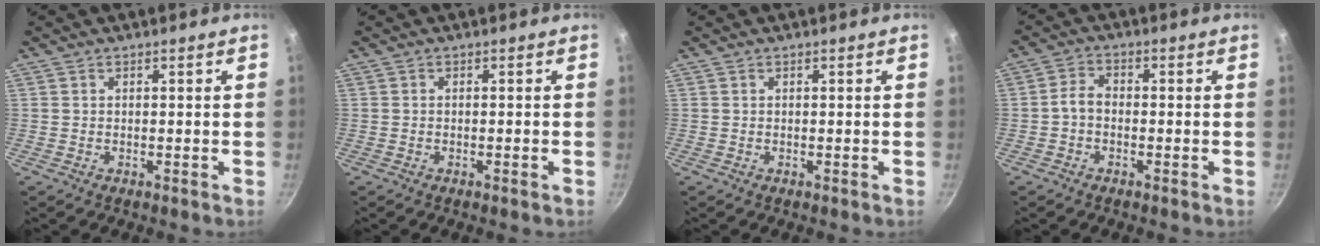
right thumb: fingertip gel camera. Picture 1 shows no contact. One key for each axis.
{"total": 0.7, "fx": -0.4, "fy": 0.1, "fz": 0.6, "tx": -0.016, "ty": 0.005, "tz": -0.009}
{"total": 0.0}
{"total": 3.2, "fx": -1.0, "fy": 2.2, "fz": 2.0, "tx": -0.037, "ty": 0.022, "tz": -0.029}